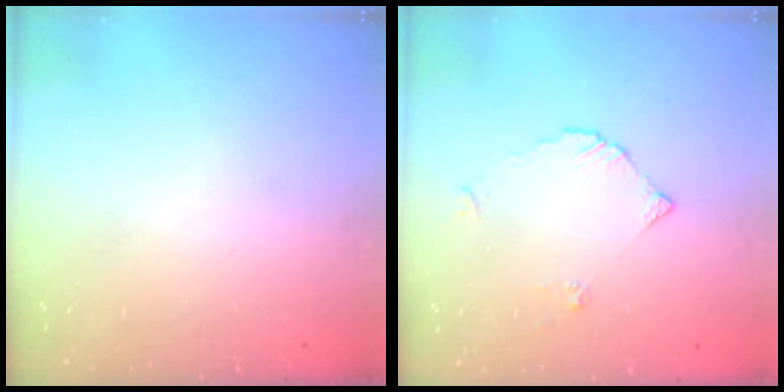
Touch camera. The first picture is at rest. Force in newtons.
{"total": 3.0, "press": 3.0, "slide": 0.2}